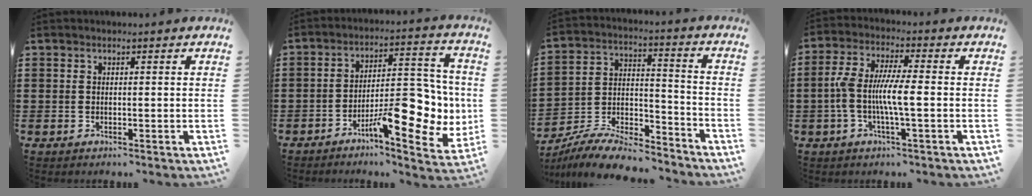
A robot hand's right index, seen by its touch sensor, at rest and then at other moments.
{"total": 11.4, "force": [-4.3, 4.1, 9.7], "torque": [-0.130, -0.004, -0.075]}
{"total": 9.5, "force": [-8.6, 1.9, 3.6], "torque": [-0.057, 0.026, -0.166]}
{"total": 7.2, "force": [-1.3, 1.6, 6.9], "torque": [-0.149, -0.009, -0.032]}